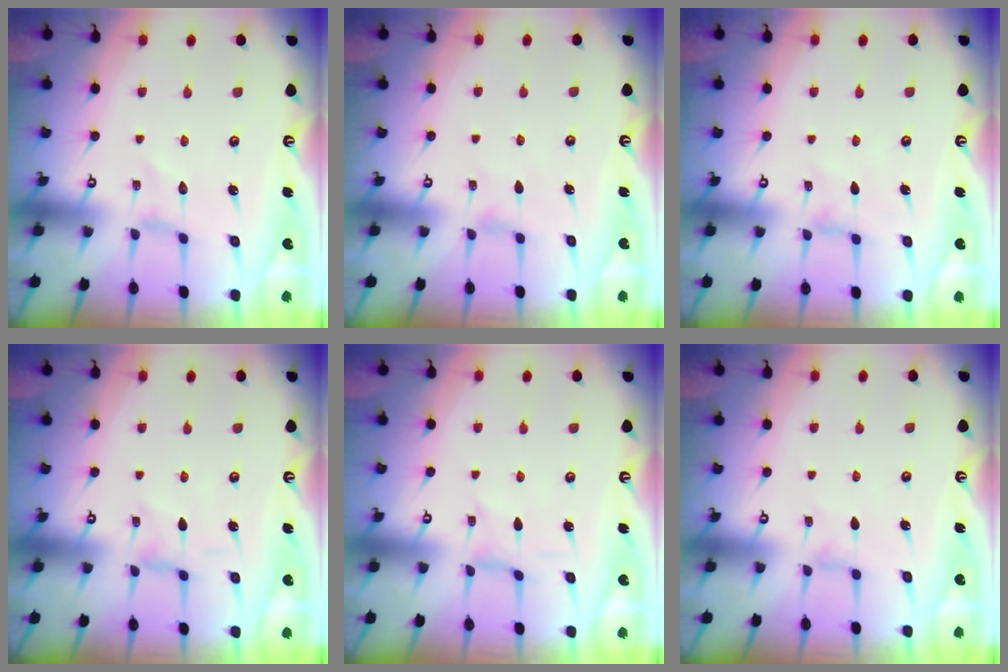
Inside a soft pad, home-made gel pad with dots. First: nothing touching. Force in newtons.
{"total": 1.4, "press": 1.3, "slide": 0.3}
{"total": 0.9, "press": 0.8, "slide": 0.3}
{"total": 0.7, "press": 0.6, "slide": 0.2}
{"total": 0.0}
{"total": 1.0, "press": 1.0, "slide": 0.3}